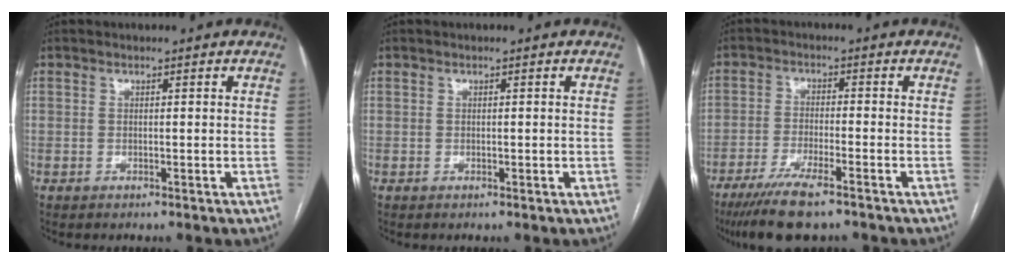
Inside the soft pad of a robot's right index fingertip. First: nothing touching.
{"total": 0.0}
{"total": 9.1, "force": [-6.7, 1.1, 6.0], "torque": [-0.104, -0.022, -0.114]}